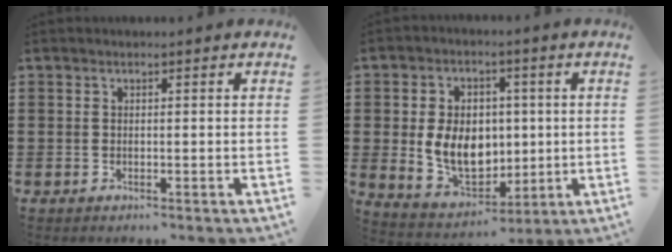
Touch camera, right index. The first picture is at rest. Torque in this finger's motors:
{"motor_torque": [1.71, -0.43, 1.05, 0.21]}